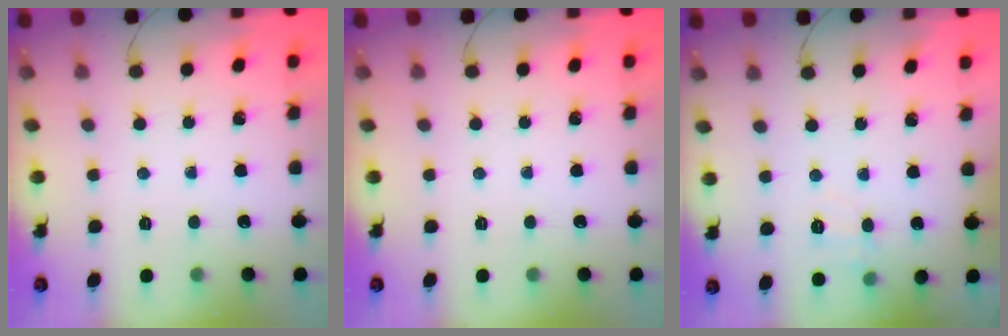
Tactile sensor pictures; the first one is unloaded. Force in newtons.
{"total": 0.0}
{"total": 4.8, "press": 4.4, "slide": 1.7}